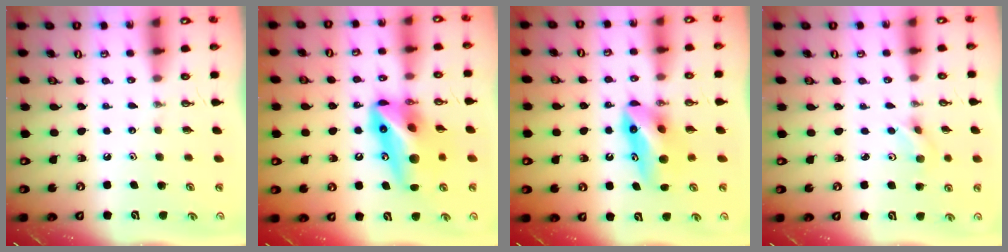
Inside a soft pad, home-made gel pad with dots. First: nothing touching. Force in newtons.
{"total": 14.4, "press": 14.2, "slide": 2.3}
{"total": 9.3, "press": 8.4, "slide": 4.0}
{"total": 2.2, "press": 2.2, "slide": 0.1}